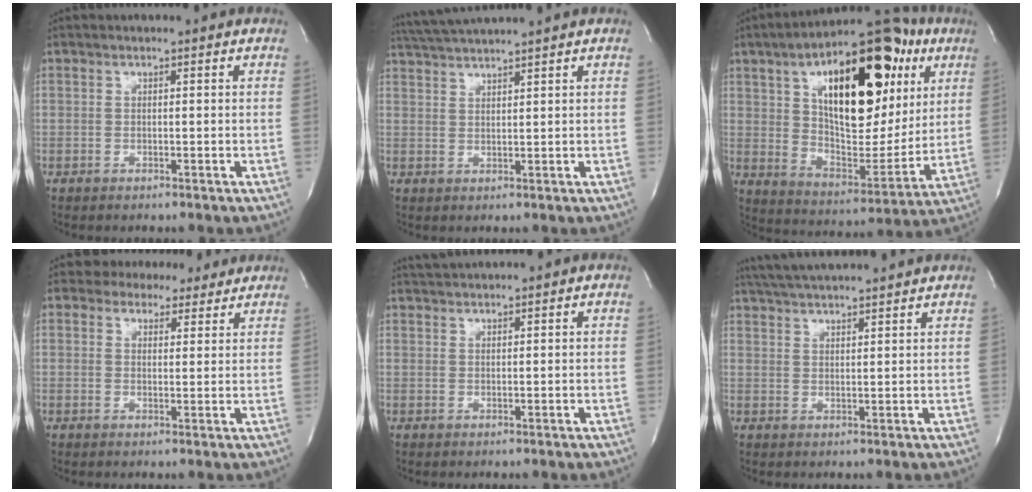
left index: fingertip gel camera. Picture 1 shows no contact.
{"total": 5.6, "force": [5.1, -1.6, 1.7], "torque": [-0.033, 0.012, 0.095]}
{"total": 26.4, "force": [9.9, 11.0, 21.8], "torque": [-0.354, 0.022, 0.150]}
{"total": 7.1, "force": [6.3, 3.2, 0.6], "torque": [0.003, 0.006, 0.067]}
{"total": 2.6, "force": [2.6, -0.3, 0.4], "torque": [-0.009, 0.018, 0.051]}
{"total": 11.4, "force": [10.5, 0.2, 4.4], "torque": [-0.086, 0.027, 0.158]}